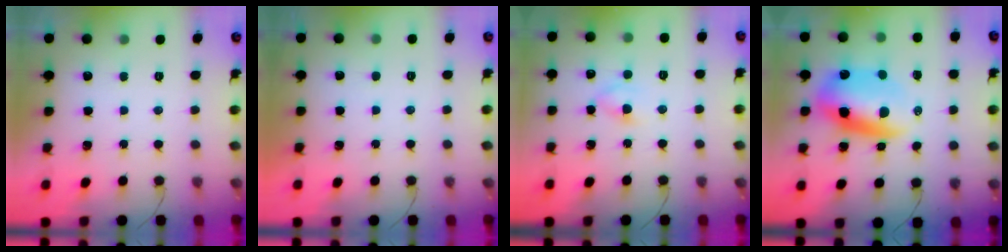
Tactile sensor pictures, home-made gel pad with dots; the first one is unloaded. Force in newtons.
{"total": 1.0, "press": 0.9, "slide": 0.2}
{"total": 2.9, "press": 2.7, "slide": 1.2}
{"total": 12.5, "press": 12.1, "slide": 3.5}